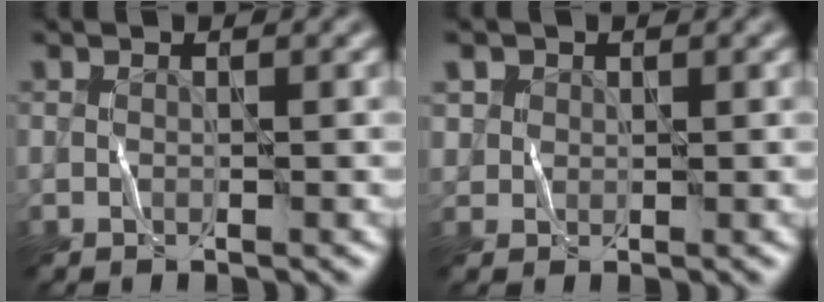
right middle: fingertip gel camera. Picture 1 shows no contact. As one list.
[{"total": 0.8, "force": [0.5, 0.4, -0.5], "torque": [0.001, 0.000, 0.011]}]